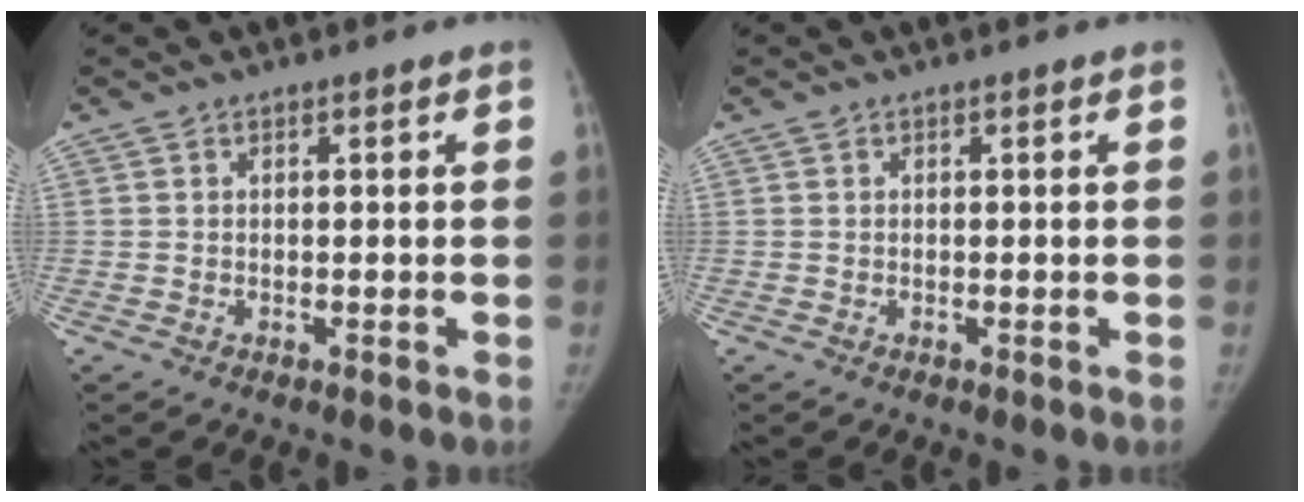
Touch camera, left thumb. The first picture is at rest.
{"total": 0.0}